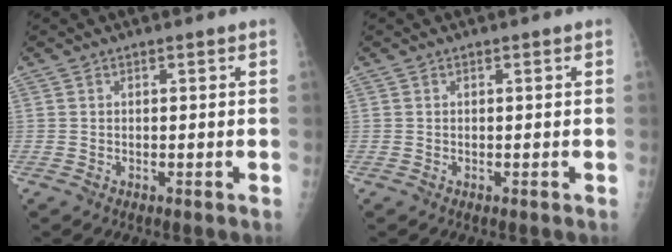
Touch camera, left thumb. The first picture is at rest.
{"total": 0.0}